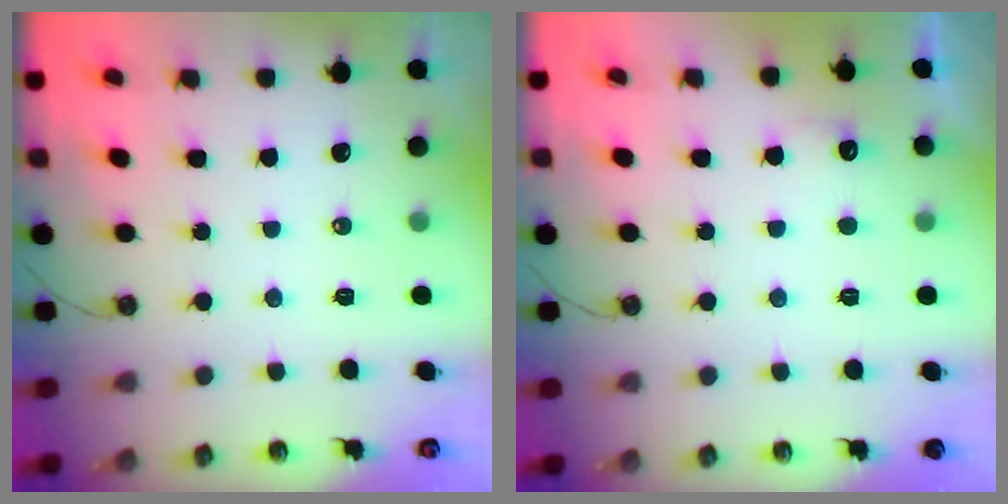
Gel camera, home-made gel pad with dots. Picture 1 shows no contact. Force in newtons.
{"total": 6.2, "press": 6.0, "slide": 1.3}